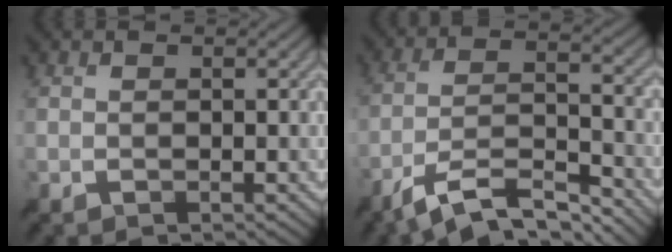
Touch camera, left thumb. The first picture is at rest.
{"total": 10.5, "force": [-8.0, 2.4, 6.4], "torque": [-0.118, 0.003, -0.146]}